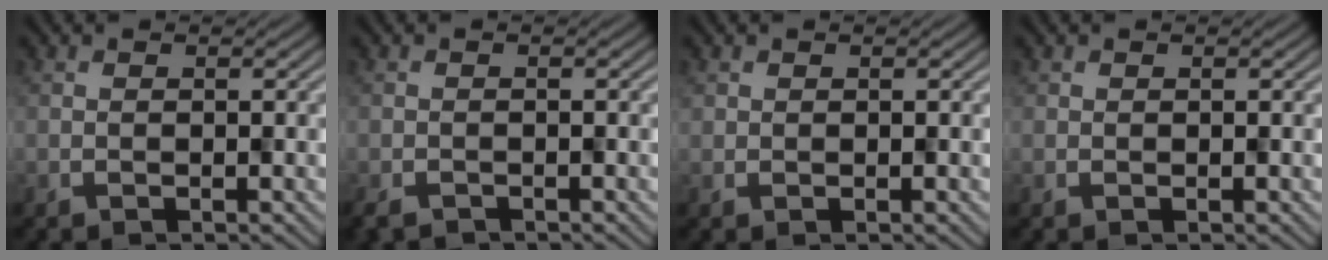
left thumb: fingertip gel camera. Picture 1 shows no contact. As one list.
[{"total": 2.2, "force": [-2.0, 0.8, 0.6], "torque": [-0.012, -0.008, -0.035]}, {"total": 0.5, "force": [0.1, 0.5, -0.1], "torque": [0.003, -0.003, 0.004]}, {"total": 0.0}]